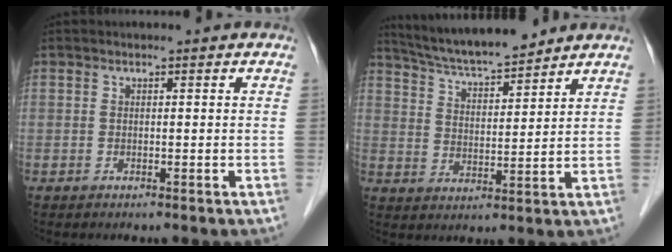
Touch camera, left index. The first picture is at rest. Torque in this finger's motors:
{"motor_torque": [0.01, -0.18, 0.20, 0.05]}